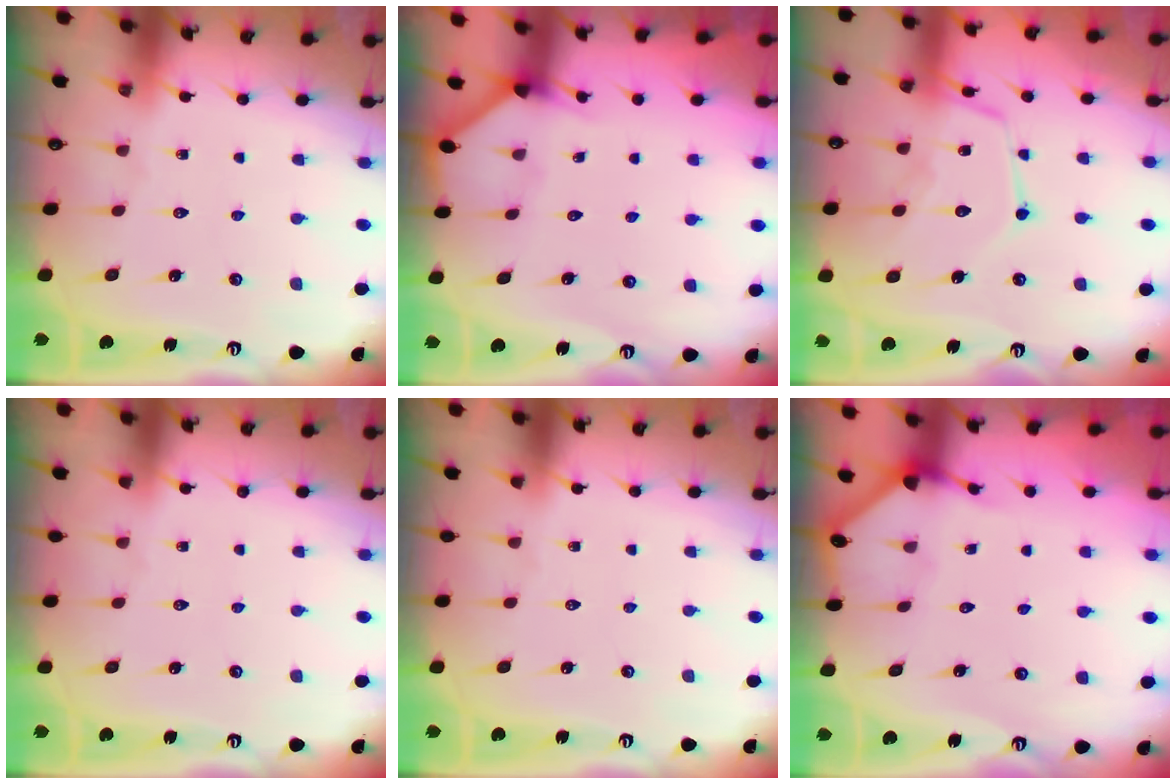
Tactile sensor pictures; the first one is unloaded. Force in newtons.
{"total": 2.2, "press": 2.2, "slide": 0.2}
{"total": 15.8, "press": 15.7, "slide": 1.4}
{"total": 0.0}
{"total": 0.0}
{"total": 2.7, "press": 2.7, "slide": 0.1}